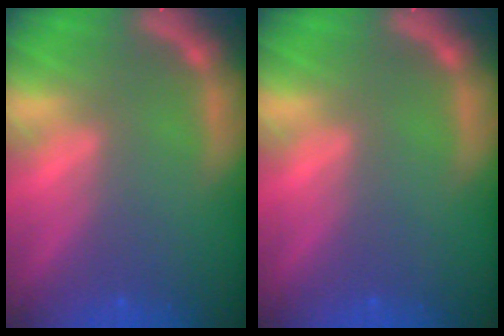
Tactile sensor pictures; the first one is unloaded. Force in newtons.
{"total": 0.0}